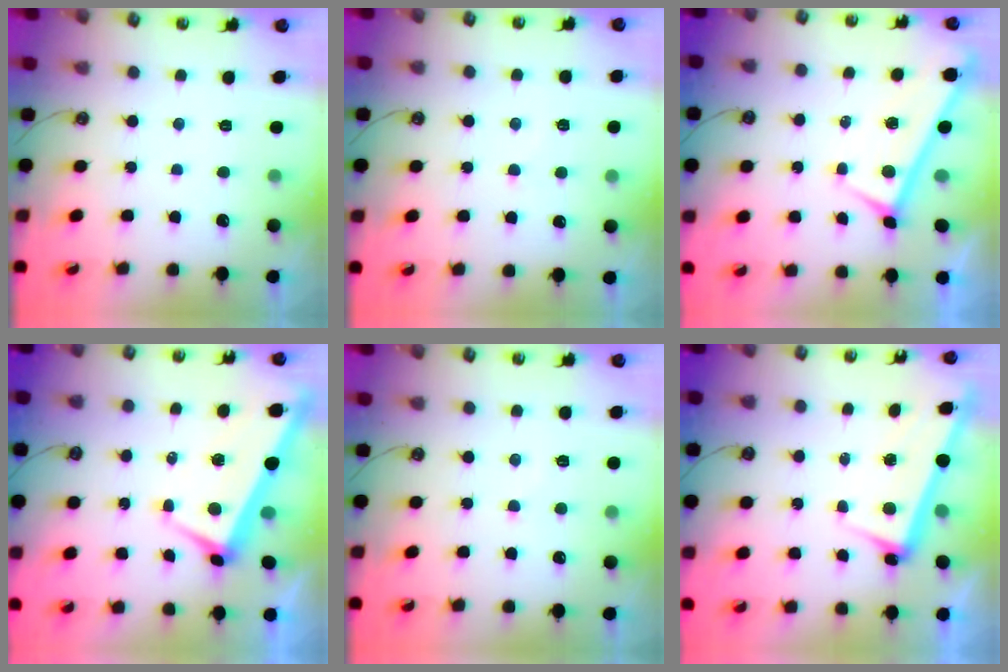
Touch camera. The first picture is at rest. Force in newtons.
{"total": 4.5, "press": 4.5, "slide": 0.7}
{"total": 0.0}
{"total": 1.7, "press": 1.4, "slide": 1.0}
{"total": 2.9, "press": 2.8, "slide": 0.5}
{"total": 2.6, "press": 2.4, "slide": 1.0}